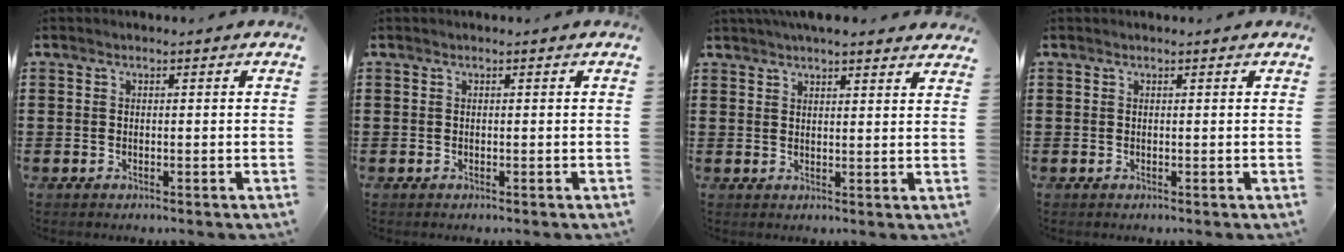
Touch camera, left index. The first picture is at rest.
{"total": 0.0}
{"total": 3.7, "force": [3.5, 0.3, 1.1], "torque": [-0.031, -0.006, 0.066]}
{"total": 0.0}